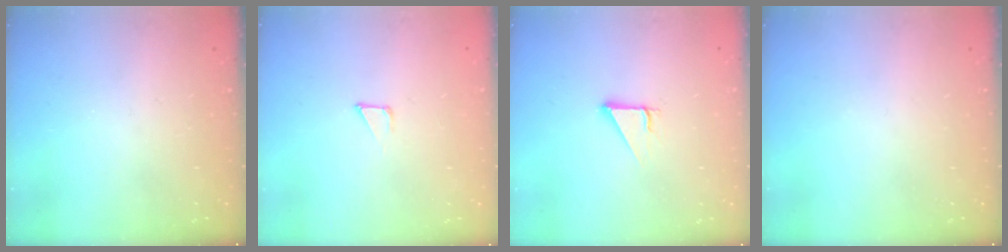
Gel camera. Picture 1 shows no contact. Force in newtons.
{"total": 1.7, "press": 1.7, "slide": 0.0}
{"total": 2.7, "press": 2.7, "slide": 0.3}
{"total": 0.0}